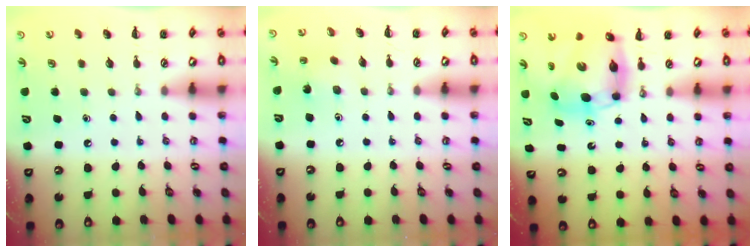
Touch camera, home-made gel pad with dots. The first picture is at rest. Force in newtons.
{"total": 1.5, "press": 1.4, "slide": 0.5}
{"total": 8.1, "press": 7.8, "slide": 2.2}